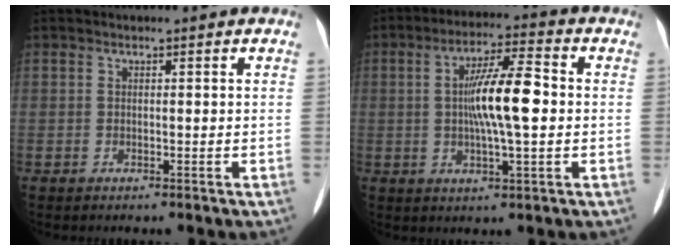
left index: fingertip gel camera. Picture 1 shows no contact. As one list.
[{"total": 9.9, "force": [0.2, 1.5, 9.7], "torque": [-0.180, 0.010, -0.001]}]